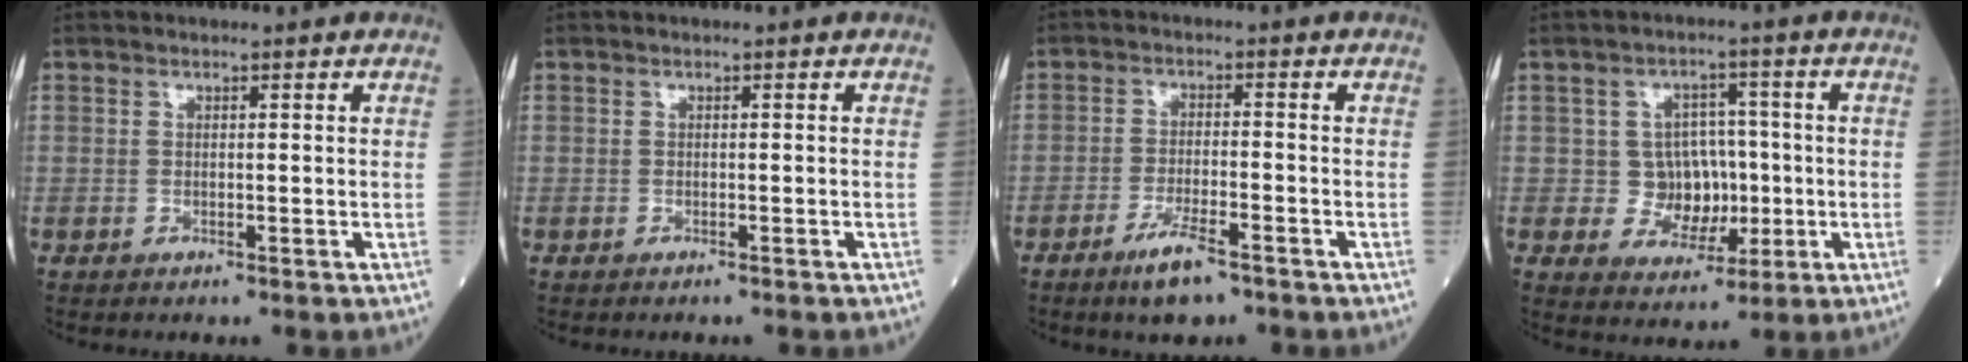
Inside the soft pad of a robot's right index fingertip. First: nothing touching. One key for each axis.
{"total": 0.8, "fx": -0.8, "fy": 0.0, "fz": 0.3, "tx": -0.006, "ty": -0.001, "tz": -0.011}
{"total": 5.7, "fx": -4.0, "fy": 0.9, "fz": 4.0, "tx": -0.080, "ty": -0.008, "tz": -0.069}
{"total": 6.5, "fx": -0.4, "fy": 5.8, "fz": 3.0, "tx": -0.034, "ty": 0.016, "tz": 0.003}